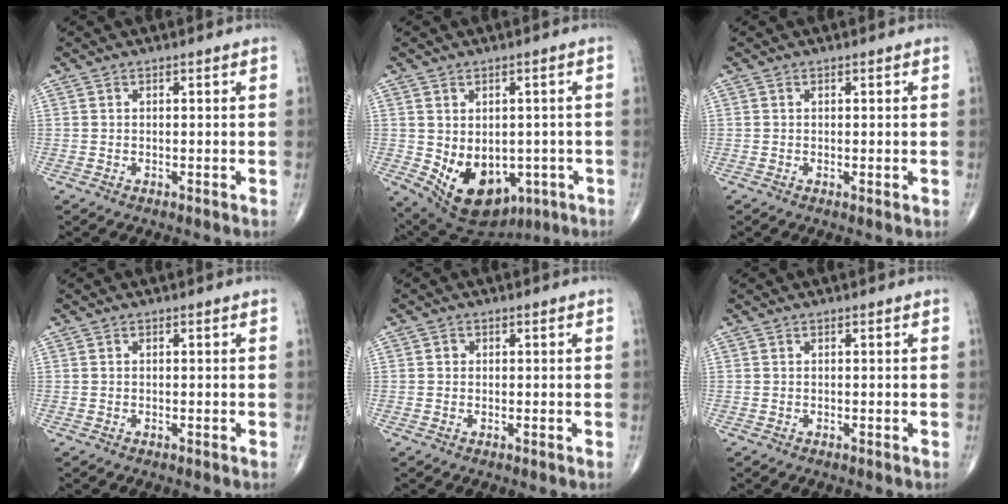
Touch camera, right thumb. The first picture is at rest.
{"total": 13.6, "force": [-3.4, 9.5, 9.1], "torque": [-0.120, -0.002, -0.022]}
{"total": 0.6, "force": [0.0, 0.1, 0.6], "torque": [-0.013, -0.004, 0.000]}
{"total": 0.0}
{"total": 1.0, "force": [0.1, 0.9, 0.3], "torque": [0.000, 0.002, 0.000]}
{"total": 0.0}